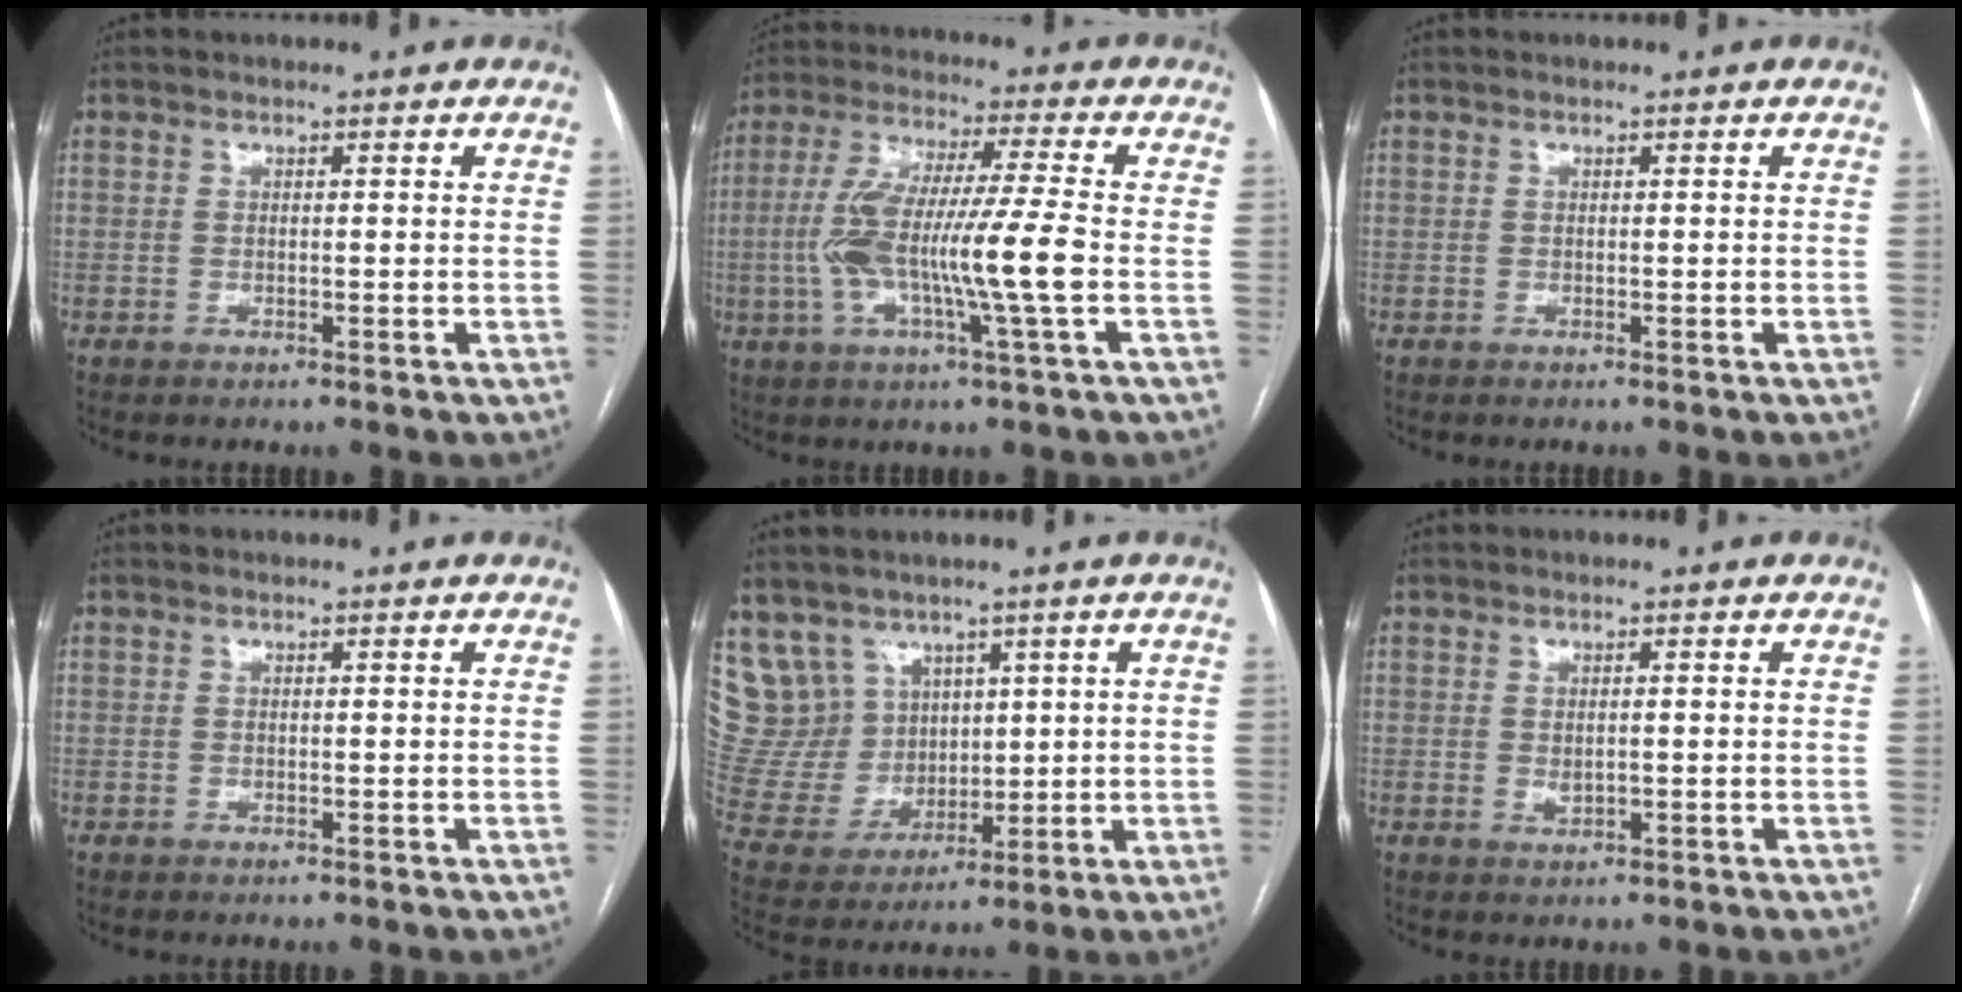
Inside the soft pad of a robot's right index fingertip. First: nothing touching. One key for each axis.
{"total": 13.9, "fx": -2.3, "fy": 0.2, "fz": 13.7, "tx": -0.273, "ty": 0.005, "tz": -0.049}
{"total": 0.0}
{"total": 0.0}
{"total": 10.9, "fx": 6.8, "fy": 8.4, "fz": 1.2, "tx": -0.044, "ty": 0.047, "tz": 0.156}
{"total": 1.4, "fx": 0.1, "fy": 0.7, "fz": 1.2, "tx": -0.023, "ty": -0.004, "tz": 0.006}